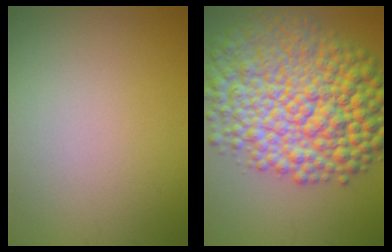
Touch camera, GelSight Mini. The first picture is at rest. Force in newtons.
{"total": 13.9, "press": 13.9, "slide": 0.0}